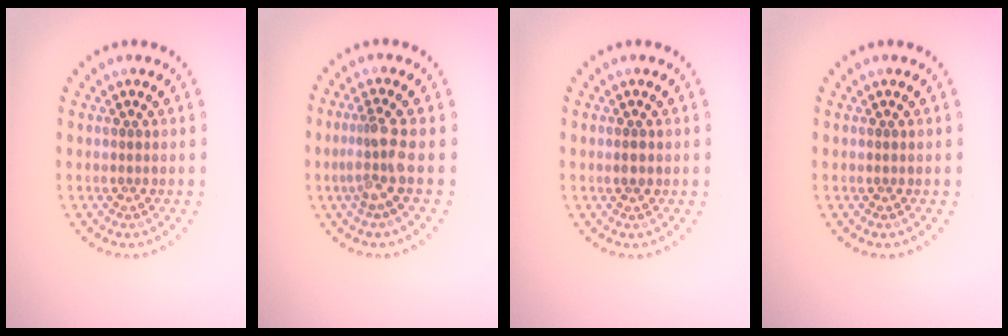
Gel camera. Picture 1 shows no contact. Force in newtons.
{"total": 2.6, "press": 1.8, "slide": 1.8}
{"total": 1.1, "press": 1.1, "slide": 0.2}
{"total": 0.0}